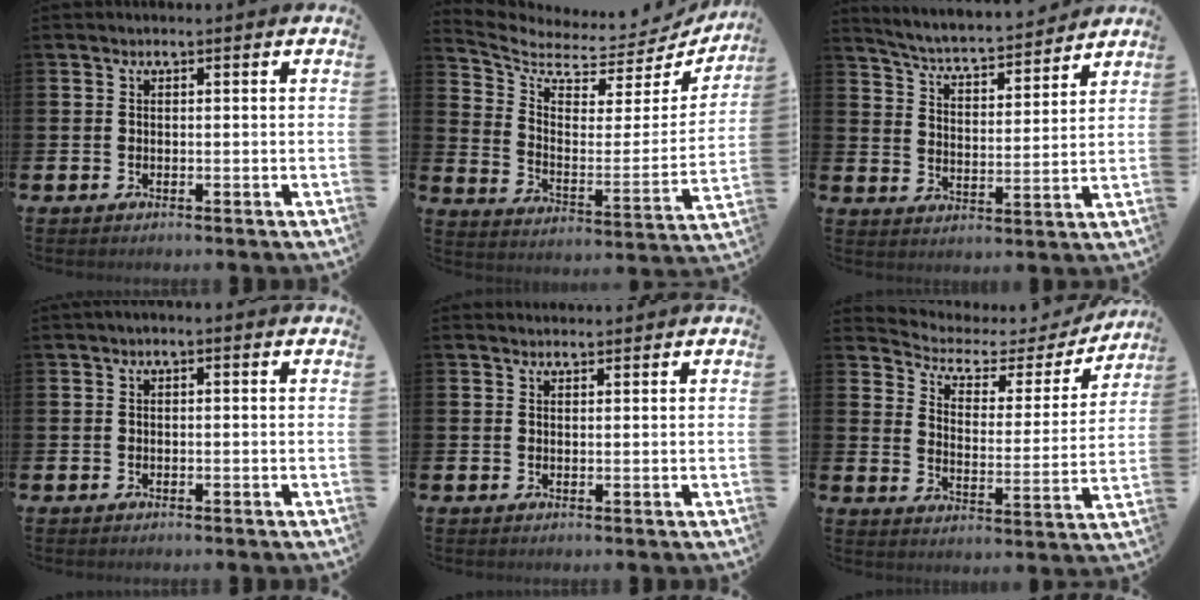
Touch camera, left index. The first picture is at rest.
{"total": 6.1, "force": [5.2, 2.5, 2.0], "torque": [-0.068, -0.050, 0.083]}
{"total": 5.2, "force": [5.1, 0.5, 1.1], "torque": [-0.043, -0.045, 0.081]}
{"total": 0.5, "force": [-0.2, 0.1, 0.4], "torque": [-0.004, -0.002, -0.005]}
{"total": 1.3, "force": [1.3, 0.3, 0.0], "torque": [0.016, -0.005, 0.021]}
{"total": 4.2, "force": [3.4, 2.1, 1.2], "torque": [-0.045, -0.028, 0.046]}